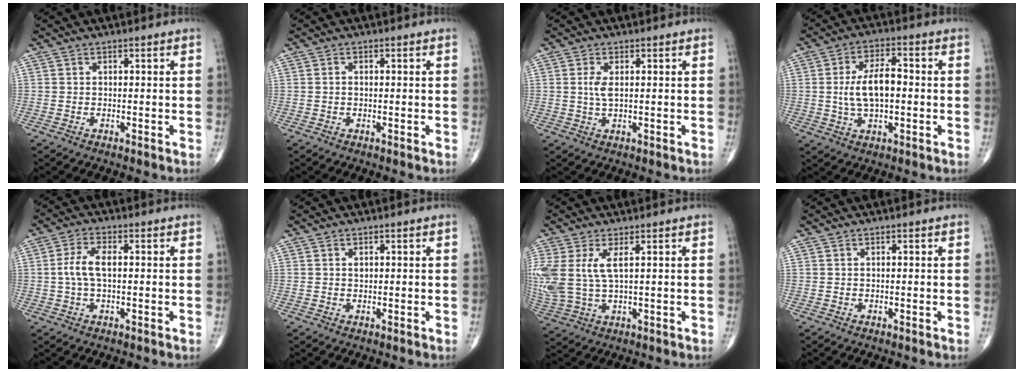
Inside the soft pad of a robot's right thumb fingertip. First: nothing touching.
{"total": 0.5, "force": [-0.1, 0.4, 0.3], "torque": [-0.006, 0.000, -0.004]}
{"total": 2.6, "force": [0.5, 1.0, 2.4], "torque": [-0.056, 0.000, 0.012]}
{"total": 9.0, "force": [-0.2, 4.3, 7.9], "torque": [-0.146, 0.012, -0.005]}
{"total": 5.1, "force": [0.2, 2.3, 4.6], "torque": [-0.106, 0.012, 0.001]}
{"total": 0.6, "force": [0.2, 0.5, 0.3], "torque": [-0.002, 0.001, 0.005]}
{"total": 10.0, "force": [2.3, 4.3, 8.8], "torque": [-0.228, 0.003, 0.059]}
{"total": 0.0}